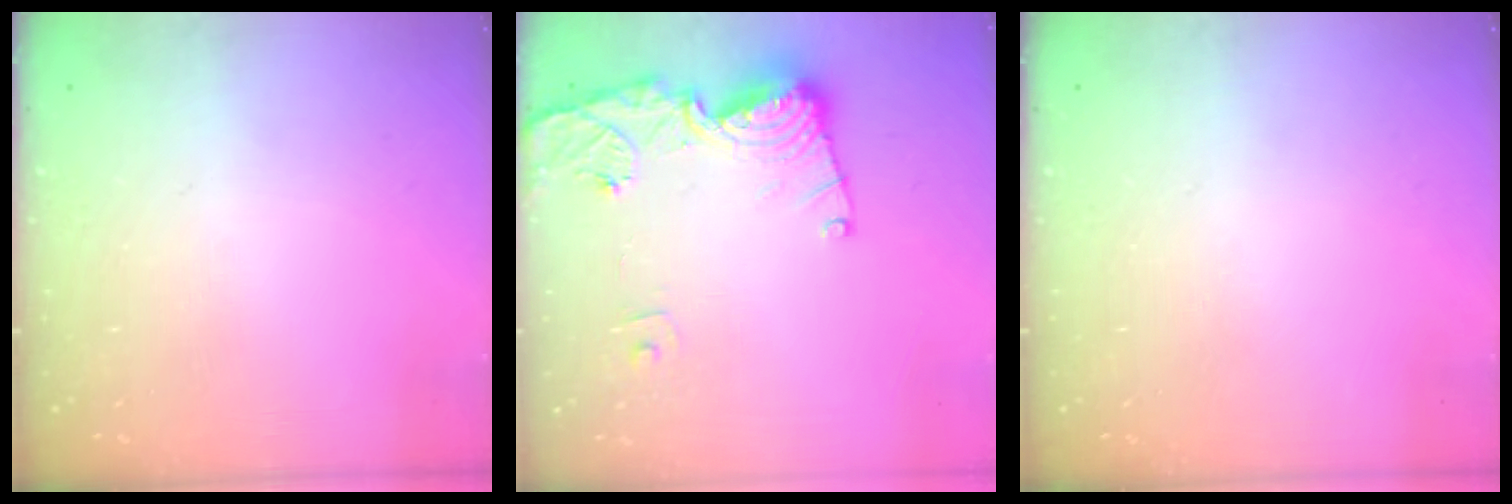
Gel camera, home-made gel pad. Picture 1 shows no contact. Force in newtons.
{"total": 13.6, "press": 13.5, "slide": 1.8}
{"total": 0.0}